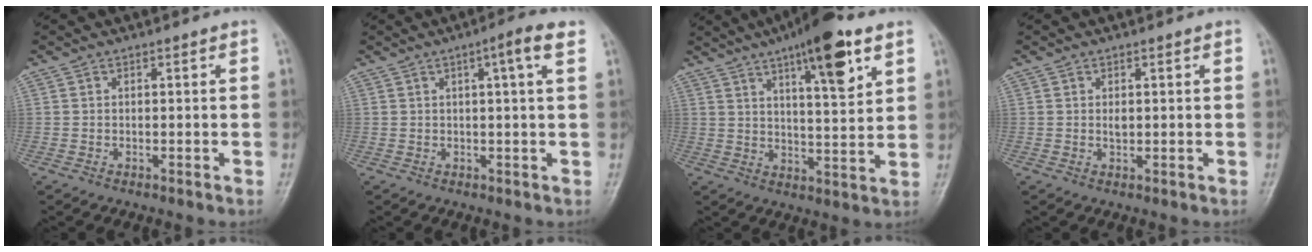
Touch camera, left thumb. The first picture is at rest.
{"total": 4.7, "force": [2.0, 0.2, 4.2], "torque": [-0.063, 0.007, 0.026]}
{"total": 14.6, "force": [8.0, 3.7, 11.6], "torque": [-0.159, -0.030, 0.121]}
{"total": 1.4, "force": [0.3, 0.8, 1.2], "torque": [-0.017, -0.002, 0.007]}